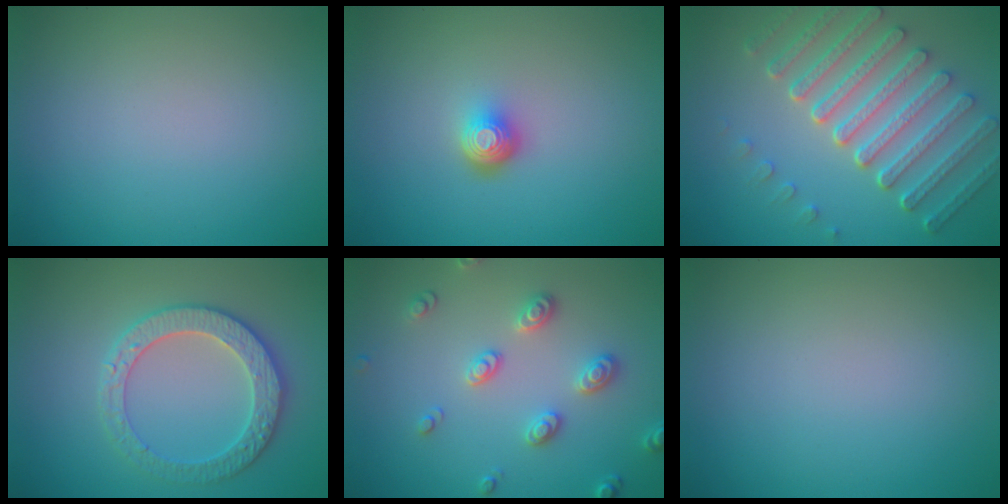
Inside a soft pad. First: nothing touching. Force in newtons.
{"total": 2.3, "press": 1.4, "slide": 1.8}
{"total": 7.3, "press": 5.5, "slide": 4.9}
{"total": 3.9, "press": 3.9, "slide": 0.2}
{"total": 2.8, "press": 2.7, "slide": 0.8}
{"total": 0.0}